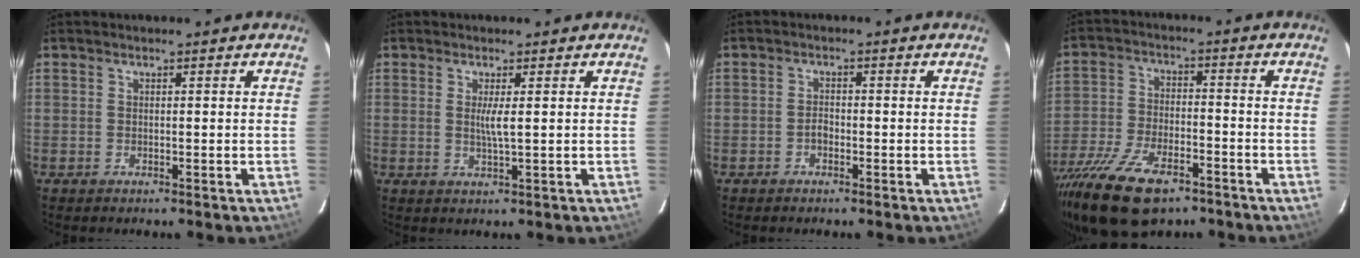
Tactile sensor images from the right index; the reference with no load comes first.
{"total": 2.5, "force": [0.5, -0.2, 2.5], "torque": [-0.046, -0.006, 0.007]}
{"total": 1.5, "force": [-0.9, 1.0, 0.8], "torque": [-0.014, 0.006, -0.016]}
{"total": 17.6, "force": [-11.9, 7.6, 10.5], "torque": [-0.234, -0.041, -0.211]}